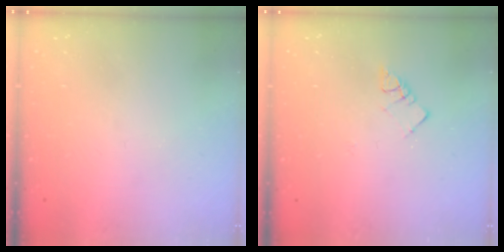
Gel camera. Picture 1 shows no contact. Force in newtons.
{"total": 3.6, "press": 3.6, "slide": 0.3}